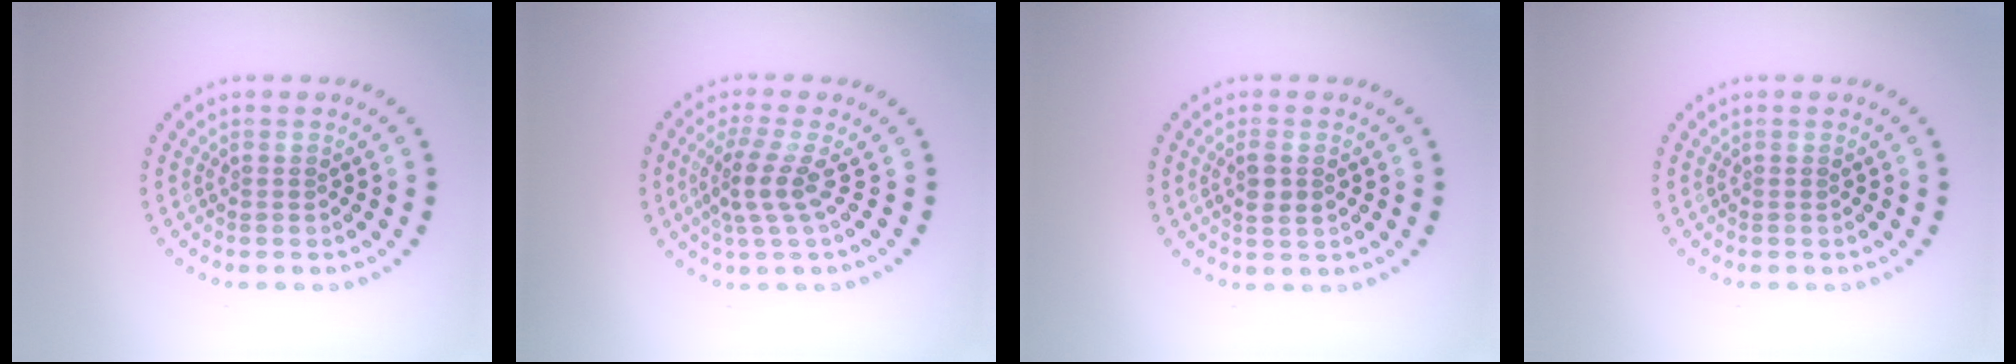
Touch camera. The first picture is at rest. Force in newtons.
{"total": 2.9, "press": 1.9, "slide": 2.2}
{"total": 1.8, "press": 1.7, "slide": 0.6}
{"total": 0.0}